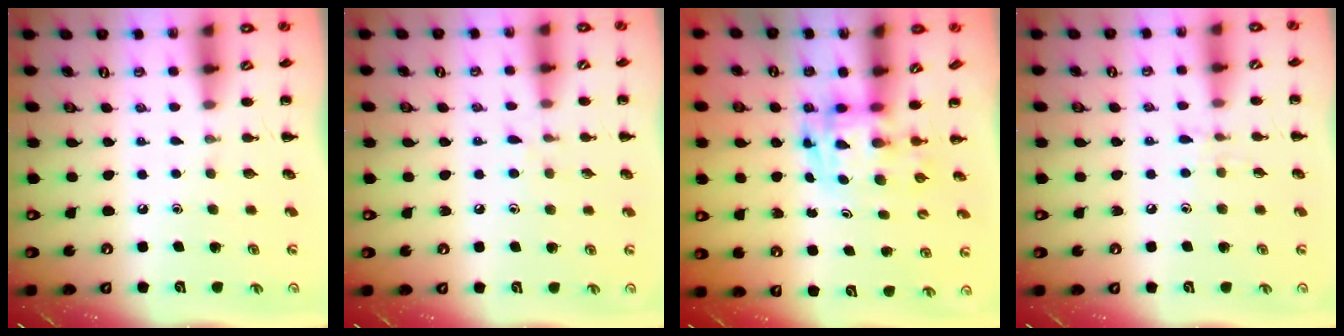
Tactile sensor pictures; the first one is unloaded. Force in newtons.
{"total": 4.6, "press": 4.3, "slide": 1.7}
{"total": 3.4, "press": 3.3, "slide": 0.6}
{"total": 5.9, "press": 5.6, "slide": 1.7}